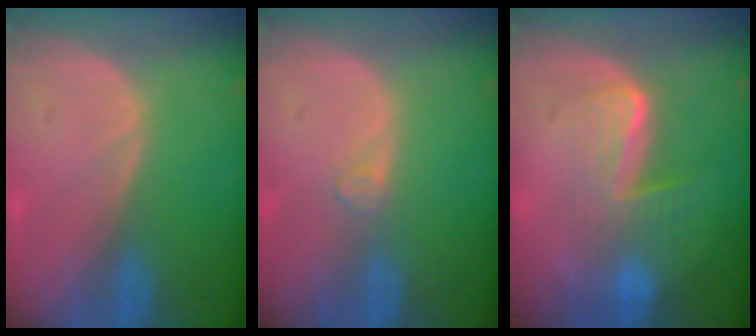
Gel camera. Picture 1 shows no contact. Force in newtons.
{"total": 1.2, "press": 1.2, "slide": 0.3}
{"total": 6.4, "press": 5.9, "slide": 2.5}